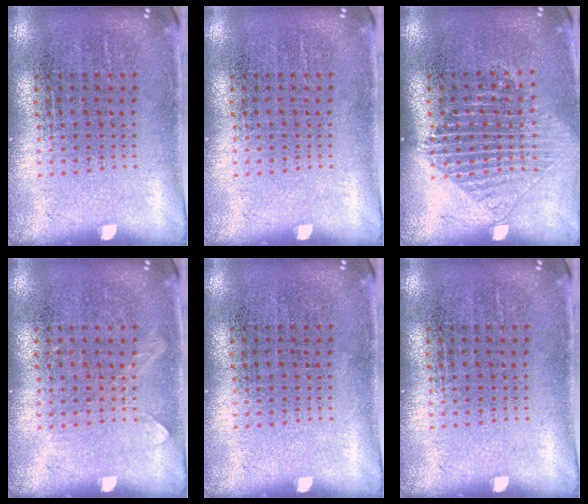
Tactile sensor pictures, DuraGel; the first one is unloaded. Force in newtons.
{"total": 0.0}
{"total": 1.2, "press": 1.1, "slide": 0.5}
{"total": 0.6, "press": 0.6, "slide": 0.1}
{"total": 0.0}
{"total": 0.0}